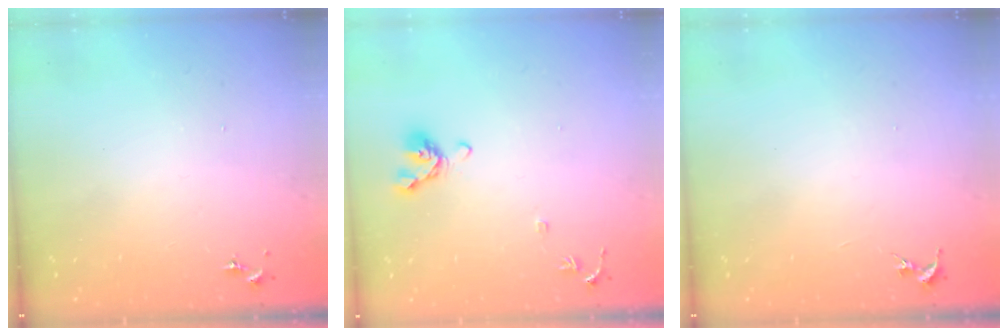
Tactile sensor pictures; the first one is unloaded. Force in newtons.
{"total": 8.4, "press": 8.3, "slide": 1.5}
{"total": 0.0}